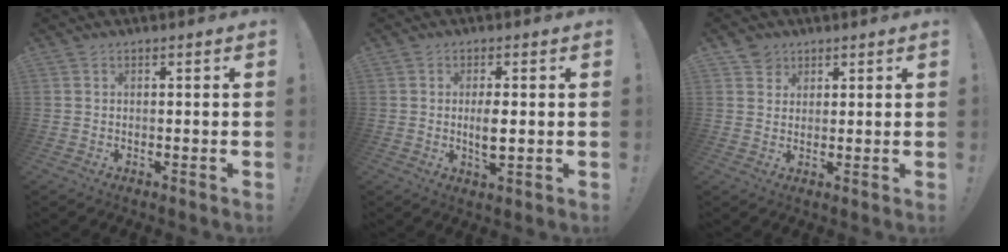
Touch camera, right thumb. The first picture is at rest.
{"total": 4.8, "force": [0.0, 1.7, 4.5], "torque": [-0.080, -0.010, -0.007]}
{"total": 3.6, "force": [2.3, 2.7, 0.3], "torque": [0.002, -0.011, 0.041]}